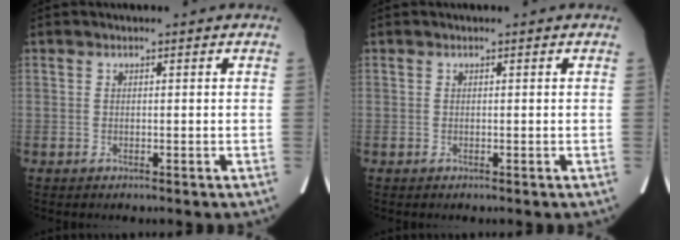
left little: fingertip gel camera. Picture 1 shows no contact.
{"total": 0.0}